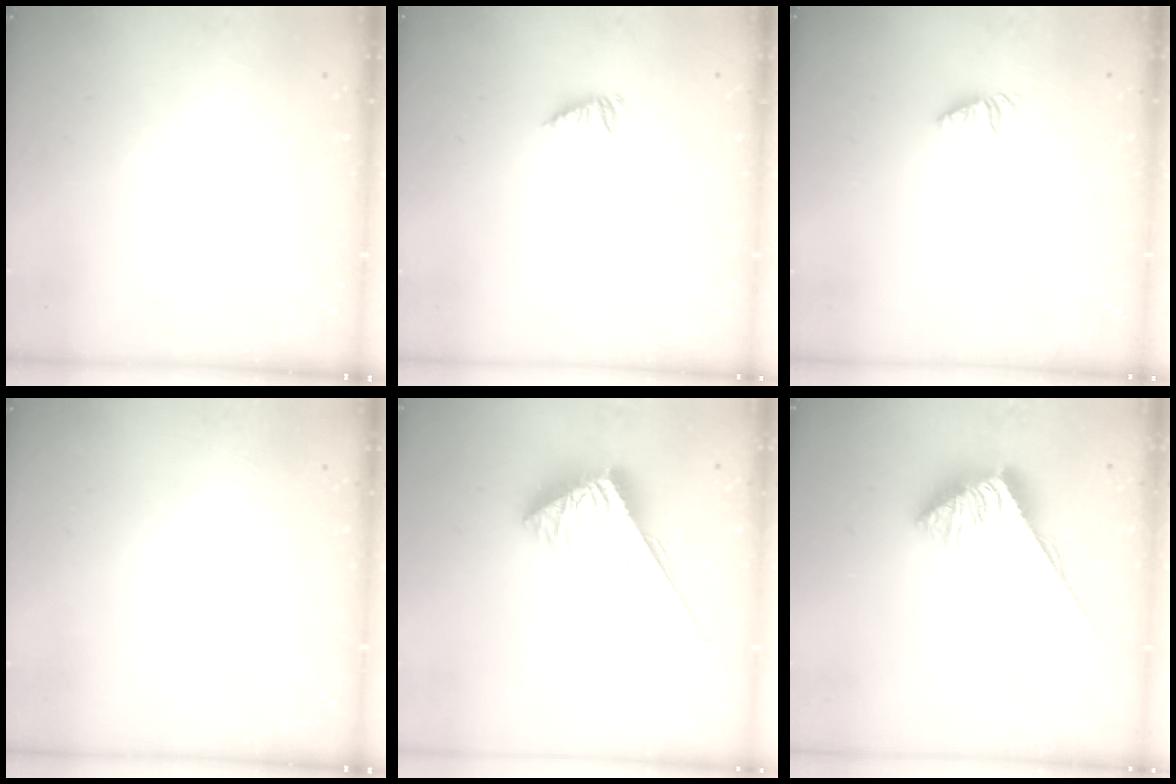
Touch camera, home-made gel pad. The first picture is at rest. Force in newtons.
{"total": 2.1, "press": 2.0, "slide": 0.4}
{"total": 1.2, "press": 1.2, "slide": 0.3}
{"total": 0.0}
{"total": 3.8, "press": 3.8, "slide": 0.4}
{"total": 3.8, "press": 3.8, "slide": 0.6}